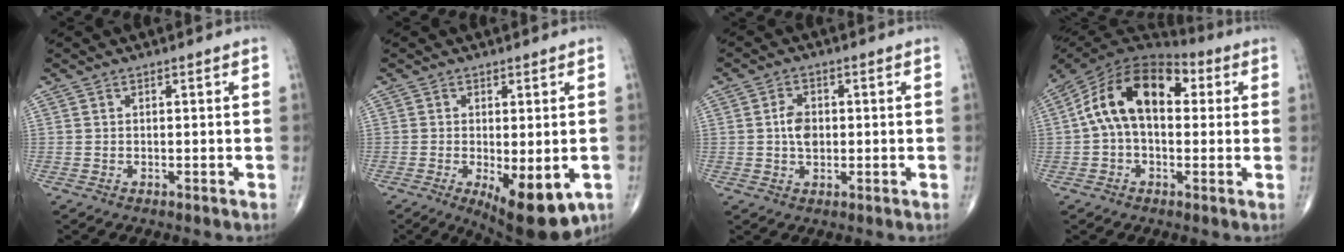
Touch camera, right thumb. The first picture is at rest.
{"total": 10.8, "force": [-3.7, 4.1, 9.3], "torque": [-0.124, -0.018, -0.046]}
{"total": 4.3, "force": [0.1, 2.9, 3.2], "torque": [-0.053, 0.005, -0.001]}
{"total": 16.1, "force": [2.6, 9.8, 12.5], "torque": [-0.201, 0.045, 0.033]}